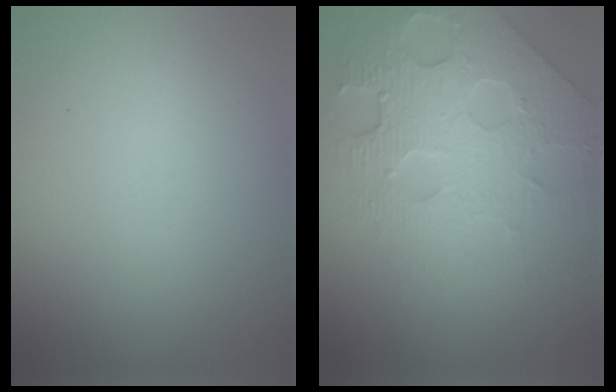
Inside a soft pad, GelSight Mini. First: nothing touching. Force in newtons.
{"total": 6.8, "press": 5.4, "slide": 4.2}